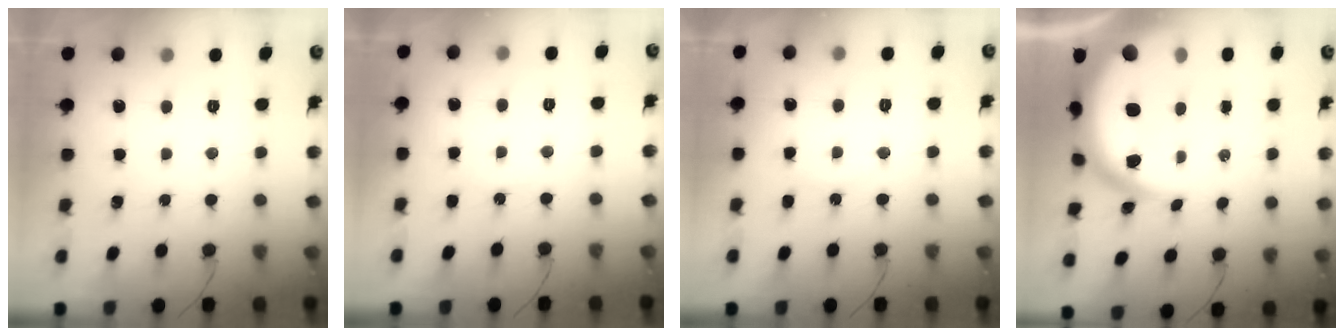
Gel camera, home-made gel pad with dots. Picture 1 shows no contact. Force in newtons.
{"total": 5.1, "press": 5.1, "slide": 0.5}
{"total": 6.3, "press": 6.2, "slide": 0.7}
{"total": 16.1, "press": 16.1, "slide": 1.5}